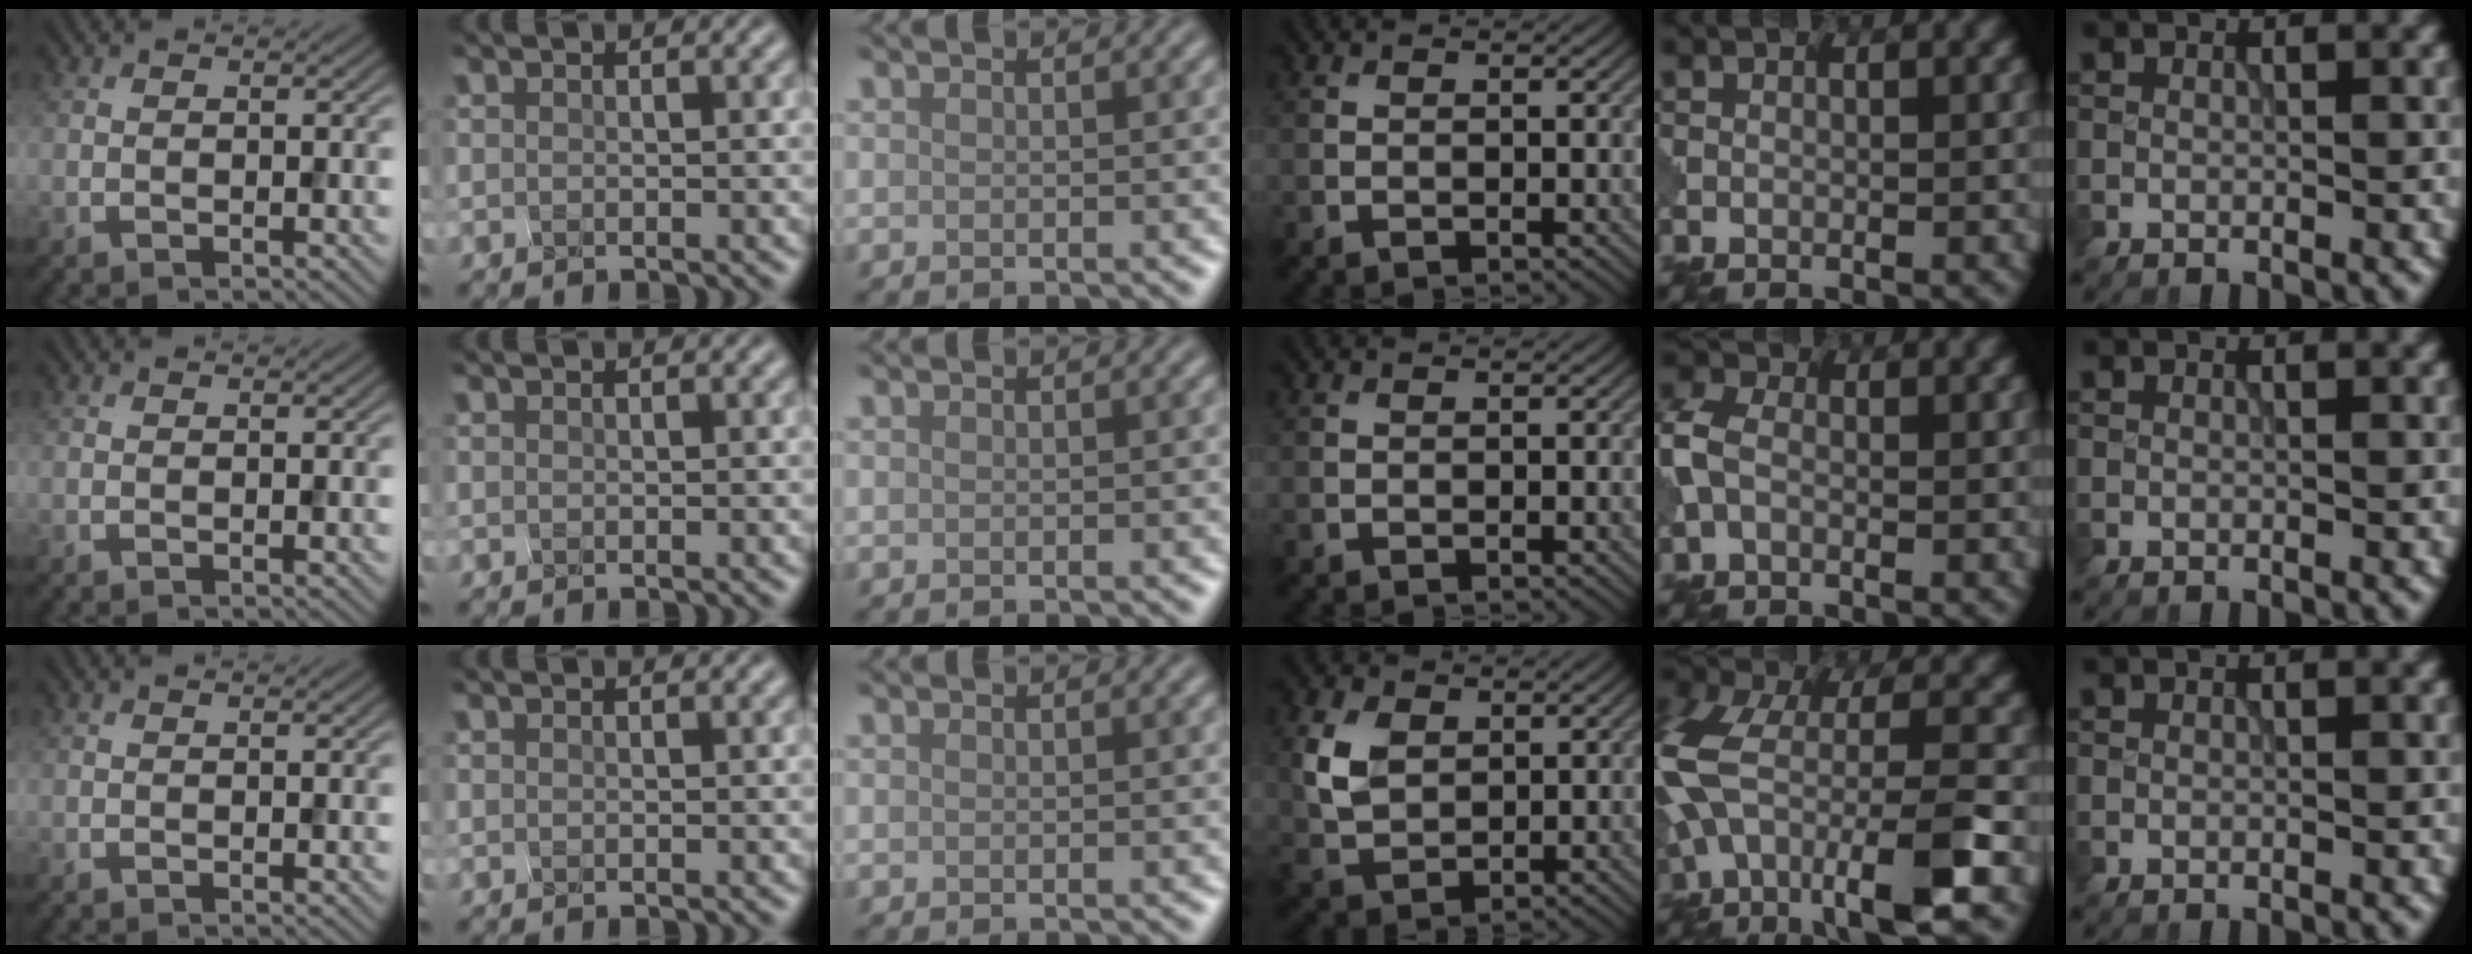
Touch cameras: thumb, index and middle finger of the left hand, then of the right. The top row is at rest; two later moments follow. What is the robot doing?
{"motion": "squeeze", "object": "clothespin"}